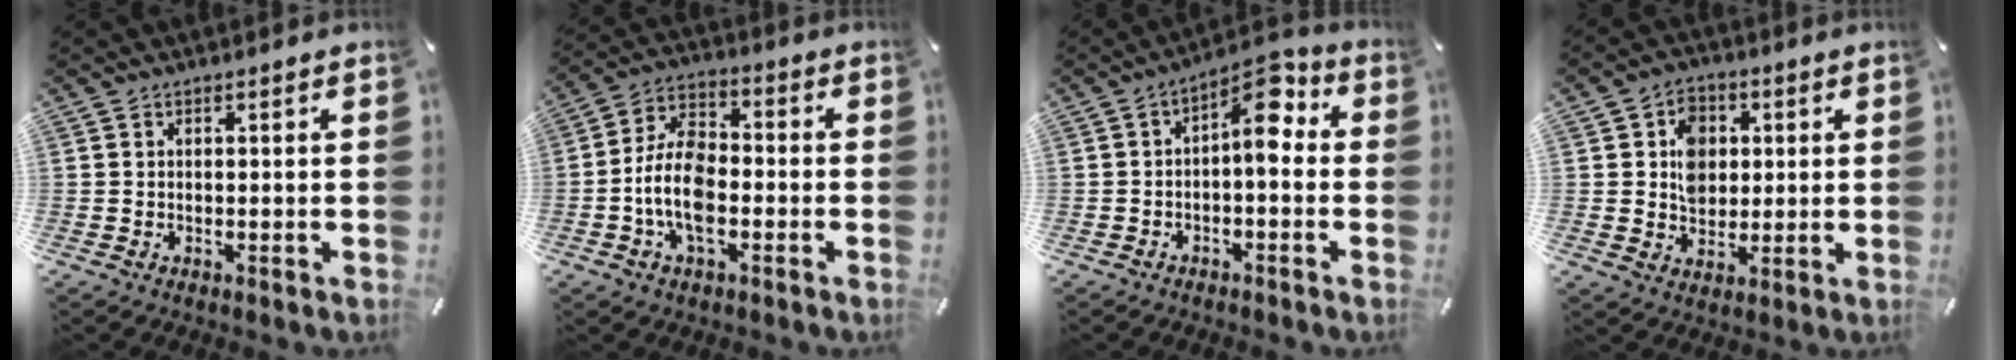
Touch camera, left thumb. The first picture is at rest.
{"total": 11.4, "force": [-3.4, 6.7, 8.6], "torque": [-0.184, 0.011, -0.062]}
{"total": 8.6, "force": [1.9, 4.1, 7.3], "torque": [-0.109, -0.017, 0.029]}
{"total": 7.7, "force": [1.1, 6.6, 3.9], "torque": [-0.058, 0.006, 0.018]}